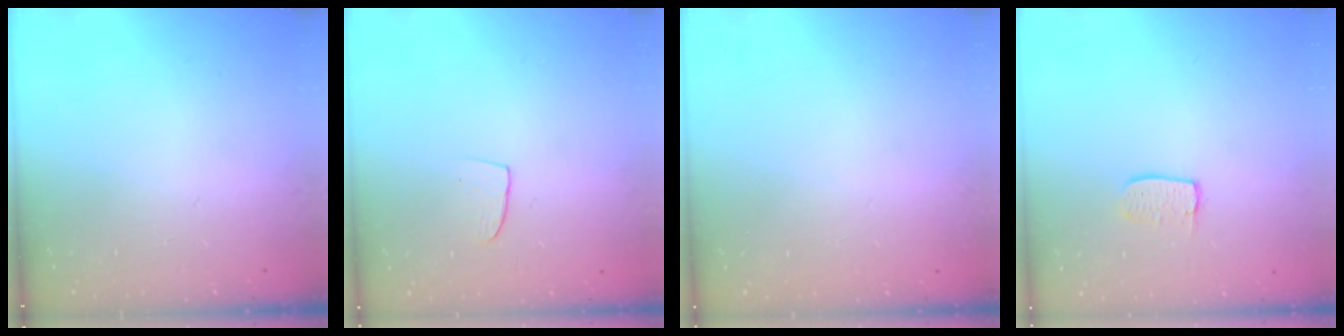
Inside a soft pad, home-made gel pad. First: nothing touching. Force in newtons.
{"total": 5.2, "press": 5.2, "slide": 0.4}
{"total": 0.0}
{"total": 5.8, "press": 5.8, "slide": 0.4}